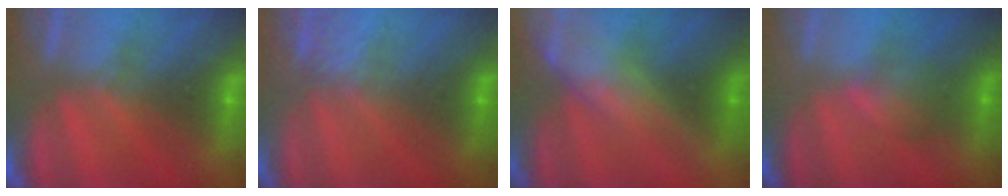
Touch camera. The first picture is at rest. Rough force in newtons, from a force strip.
{"total": 1.8}
{"total": 2.8}
{"total": 2.1}